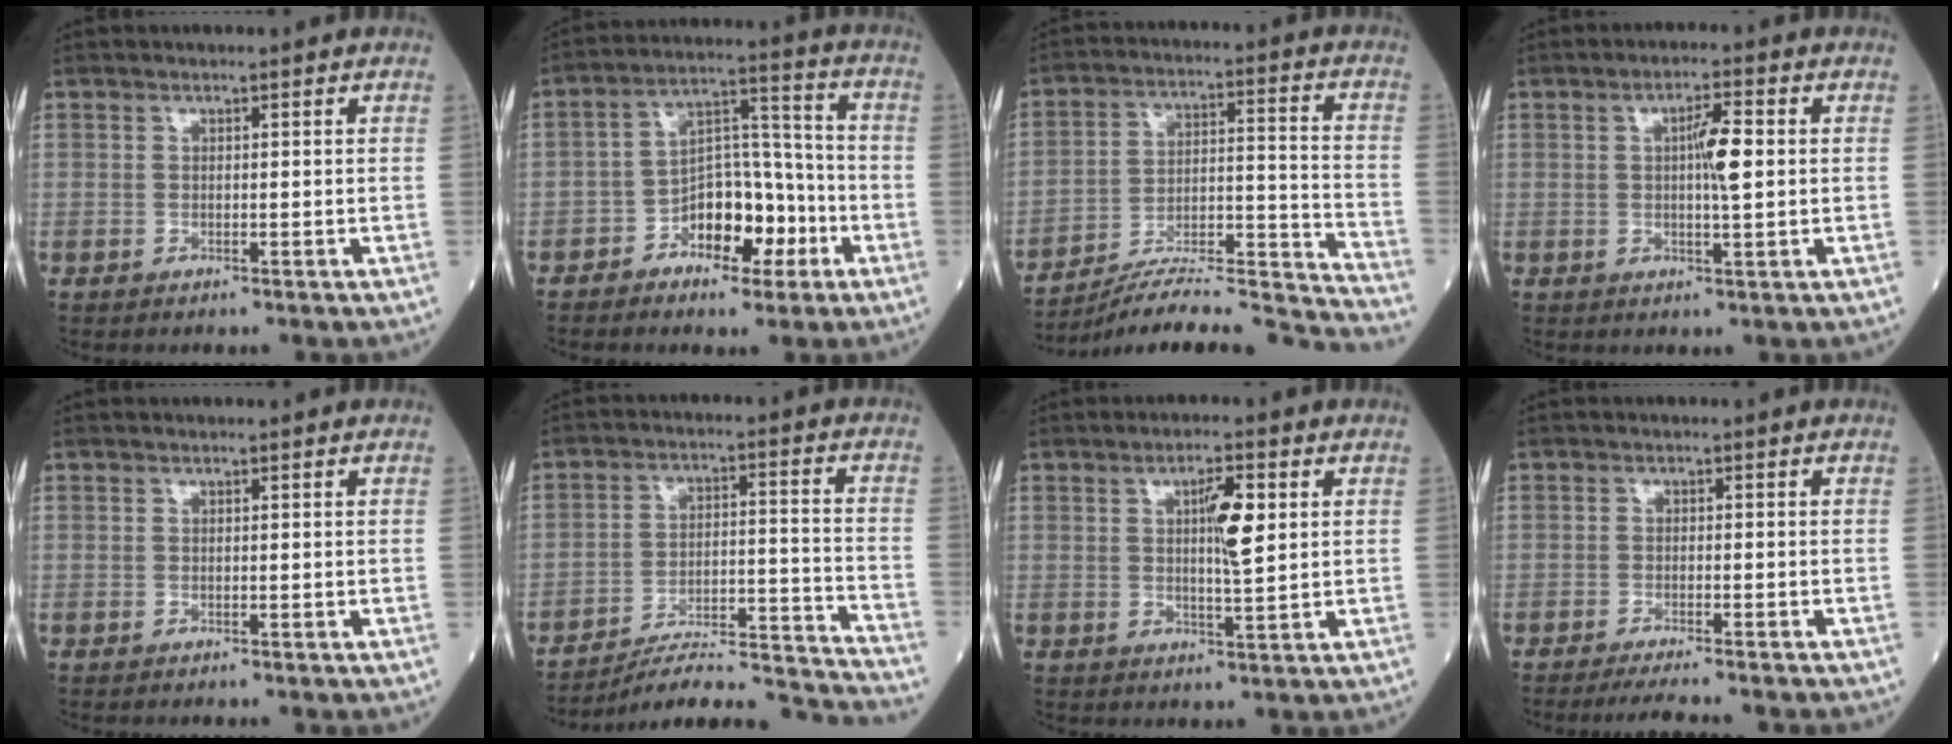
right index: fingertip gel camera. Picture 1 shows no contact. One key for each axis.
{"total": 10.1, "fx": -4.6, "fy": 5.2, "fz": 7.3, "tx": -0.125, "ty": 0.030, "tz": -0.075}
{"total": 20.5, "fx": -19.7, "fy": -0.9, "fz": 5.5, "tx": -0.067, "ty": 0.024, "tz": -0.296}
{"total": 4.8, "fx": 0.5, "fy": 0.4, "fz": 4.7, "tx": -0.079, "ty": 0.005, "tz": 0.007}
{"total": 0.0}
{"total": 15.6, "fx": -15.3, "fy": -1.5, "fz": 2.1, "tx": -0.016, "ty": 0.006, "tz": -0.217}
{"total": 5.4, "fx": 1.4, "fy": 0.6, "fz": 5.2, "tx": -0.089, "ty": 0.002, "tz": 0.023}
{"total": 7.4, "fx": -6.5, "fy": 0.1, "fz": 3.5, "tx": -0.039, "ty": -0.015, "tz": -0.096}